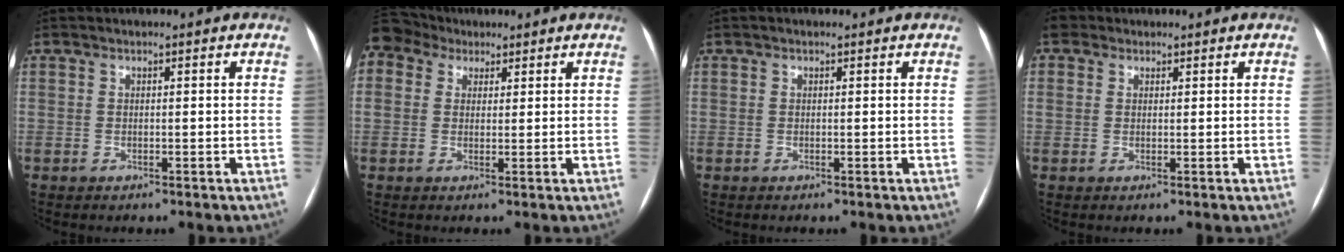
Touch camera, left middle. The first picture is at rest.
{"total": 2.8, "force": [2.4, 1.4, -0.3], "torque": [0.015, 0.021, 0.051]}
{"total": 0.0}
{"total": 0.9, "force": [-0.5, -0.3, -0.7], "torque": [0.026, -0.002, -0.009]}